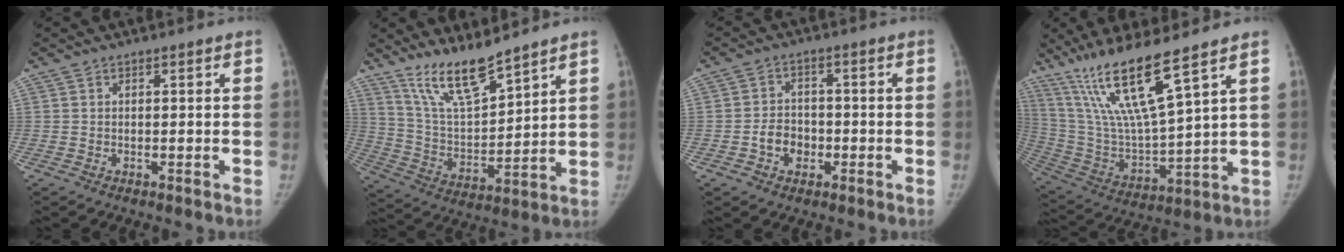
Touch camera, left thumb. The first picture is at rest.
{"total": 12.1, "force": [9.9, 2.3, 6.7], "torque": [-0.108, -0.069, 0.197]}
{"total": 5.3, "force": [-1.8, 4.3, 2.7], "torque": [-0.021, 0.019, -0.034]}
{"total": 17.2, "force": [11.0, 1.5, 13.2], "torque": [-0.255, -0.061, 0.221]}